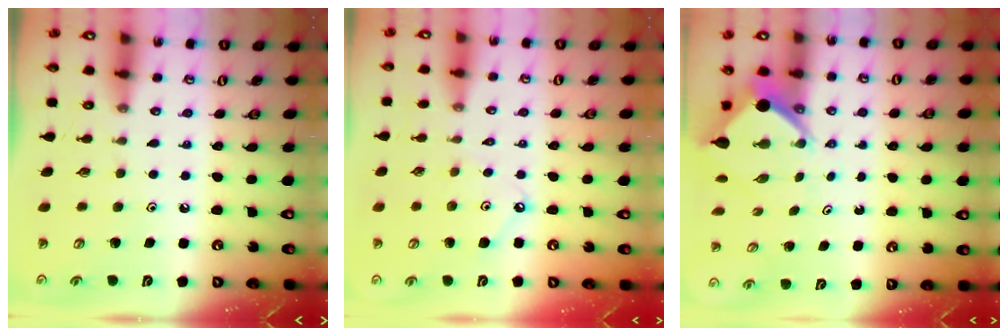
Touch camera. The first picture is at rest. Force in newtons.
{"total": 3.3, "press": 3.3, "slide": 0.1}
{"total": 7.2, "press": 7.2, "slide": 0.6}